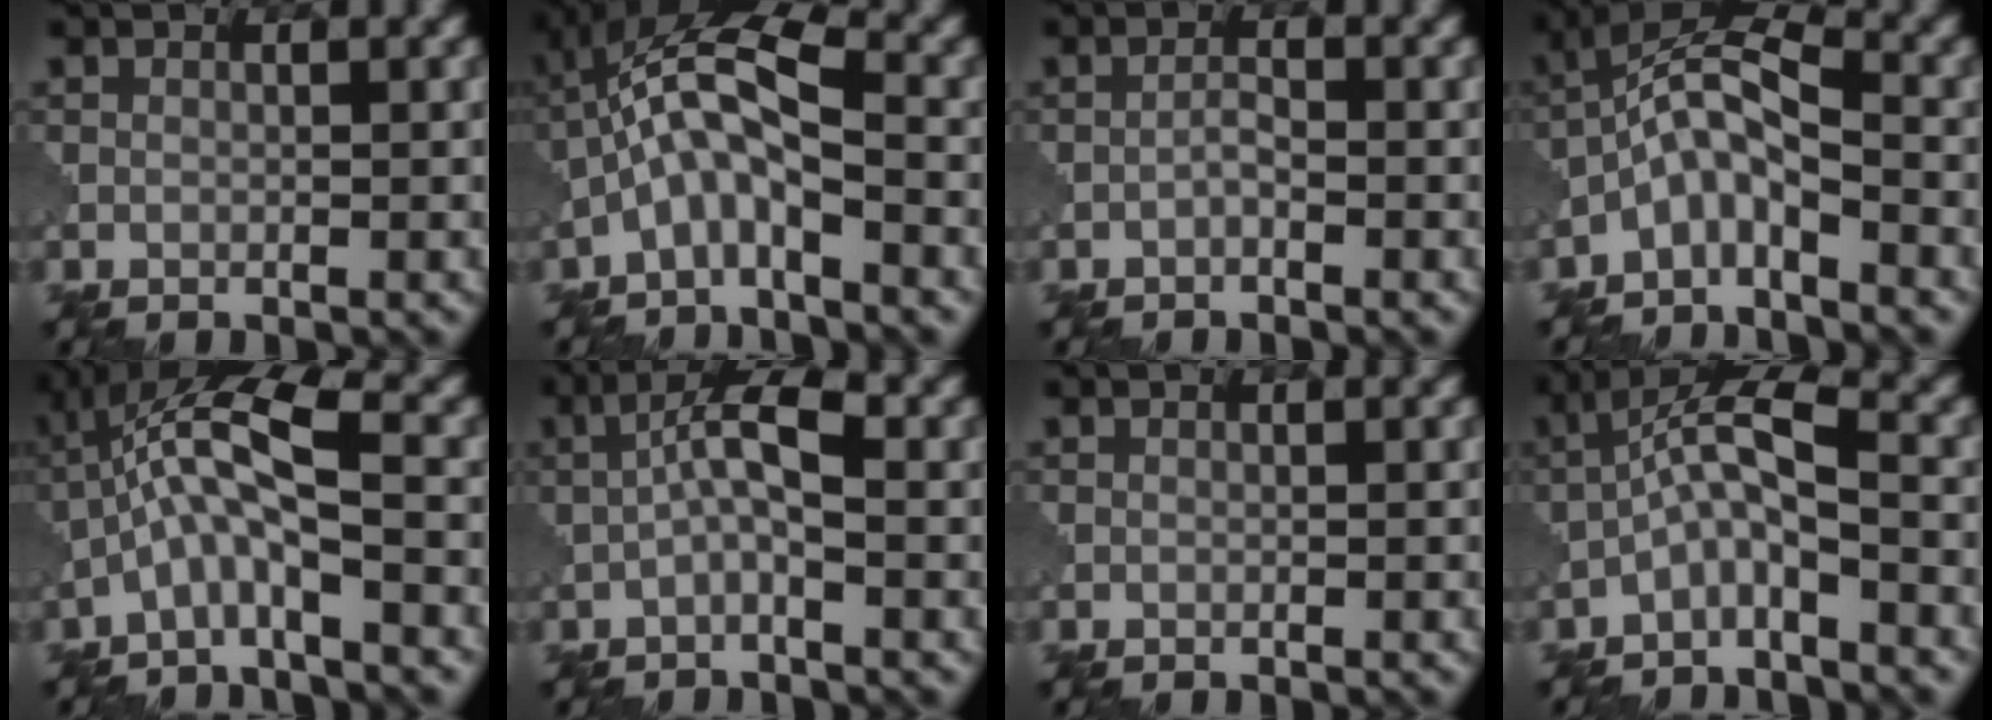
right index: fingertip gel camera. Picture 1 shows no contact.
{"total": 5.7, "force": [-1.6, 1.7, 5.2], "torque": [-0.106, 0.025, -0.040]}
{"total": 1.0, "force": [-0.6, 0.2, 0.8], "torque": [-0.016, 0.005, -0.014]}
{"total": 5.5, "force": [-2.5, 1.9, 4.5], "torque": [-0.088, 0.019, -0.058]}
{"total": 6.2, "force": [-1.4, 1.3, 5.9], "torque": [-0.123, 0.025, -0.039]}
{"total": 4.2, "force": [-0.1, 1.1, 4.0], "torque": [-0.078, 0.017, -0.012]}
{"total": 0.0}
{"total": 4.8, "force": [-1.7, 1.2, 4.3], "torque": [-0.084, 0.020, -0.043]}